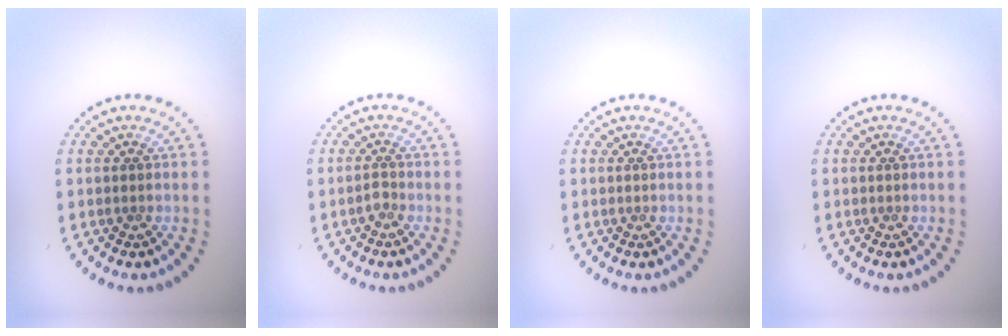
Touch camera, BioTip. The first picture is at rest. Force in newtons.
{"total": 1.0, "press": 0.7, "slide": 0.6}
{"total": 0.0}
{"total": 0.0}